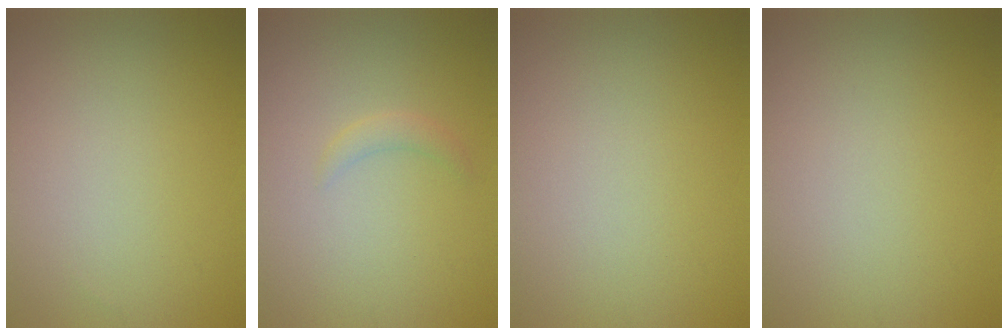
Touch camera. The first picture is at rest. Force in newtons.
{"total": 1.1, "press": 1.1, "slide": 0.1}
{"total": 0.0}
{"total": 0.0}